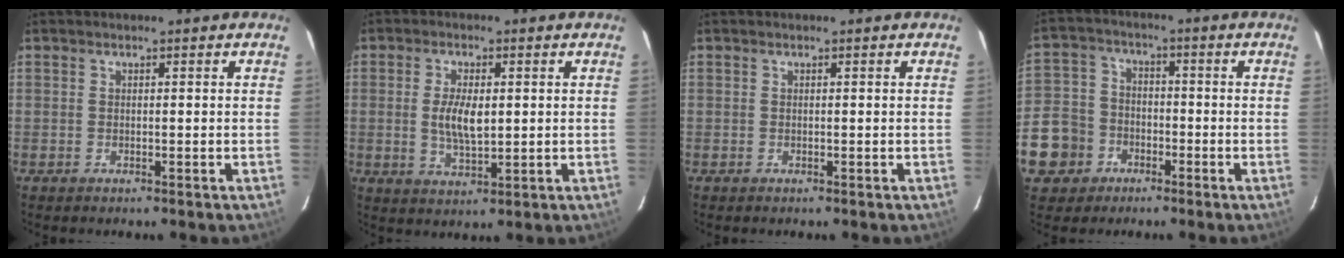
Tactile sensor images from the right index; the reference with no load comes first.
{"total": 6.3, "force": [0.5, 2.8, 5.6], "torque": [-0.107, -0.003, 0.012]}
{"total": 0.0}
{"total": 12.8, "force": [-4.9, 11.2, 3.9], "torque": [-0.138, 0.025, -0.077]}